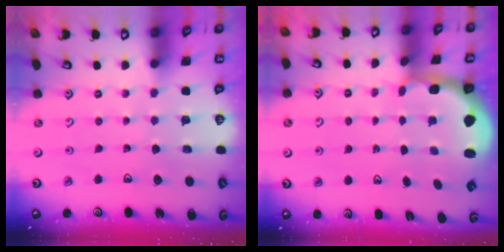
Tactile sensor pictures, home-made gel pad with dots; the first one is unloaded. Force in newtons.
{"total": 1.7, "press": 1.3, "slide": 1.0}